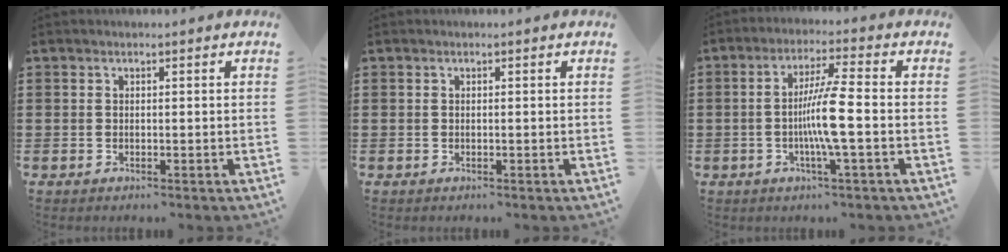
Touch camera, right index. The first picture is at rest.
{"total": 0.0}
{"total": 7.5, "force": [-1.4, -0.3, 7.4], "torque": [-0.142, -0.015, -0.034]}